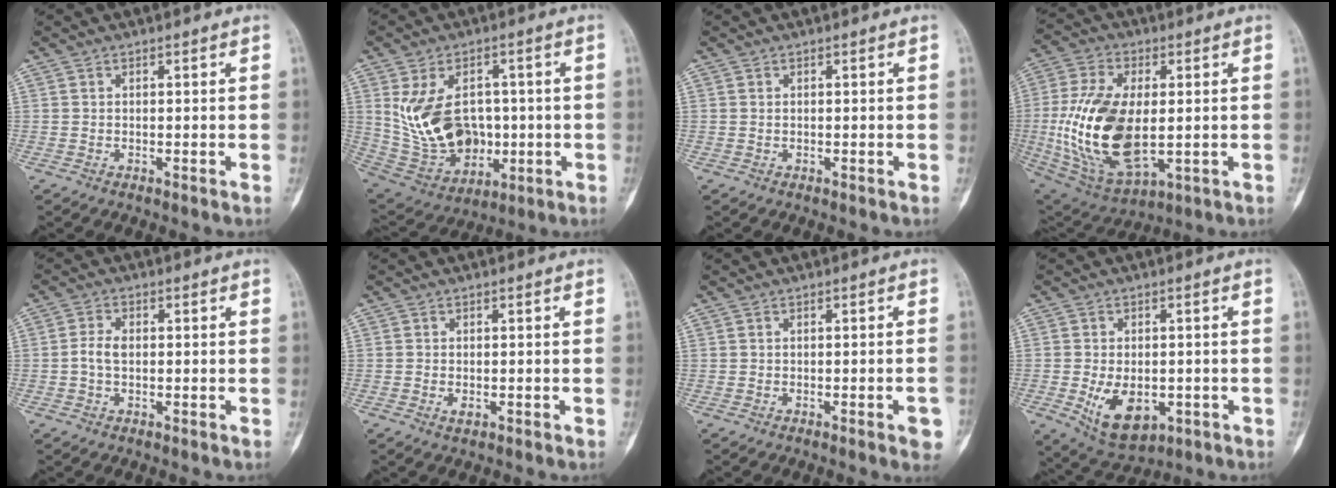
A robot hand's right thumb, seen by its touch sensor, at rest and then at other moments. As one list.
[{"total": 15.8, "force": [1.0, 11.2, 11.0], "torque": [-0.169, -0.001, 0.049]}, {"total": 0.0}, {"total": 20.5, "force": [-0.7, 10.9, 17.4], "torque": [-0.352, -0.010, 0.003]}, {"total": 3.2, "force": [-0.2, 2.0, 2.5], "torque": [-0.054, 0.007, -0.009]}, {"total": 1.4, "force": [-0.5, 0.8, 1.0], "torque": [-0.019, 0.000, -0.009]}, {"total": 3.5, "force": [-1.5, 0.8, 3.0], "torque": [-0.032, 0.008, -0.017]}, {"total": 9.9, "force": [-2.6, 6.2, 7.3], "torque": [-0.102, -0.003, -0.024]}]